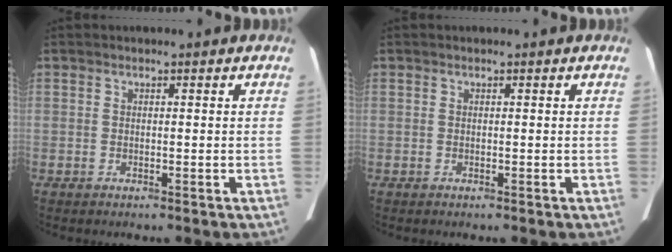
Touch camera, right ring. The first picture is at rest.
{"total": 0.0}